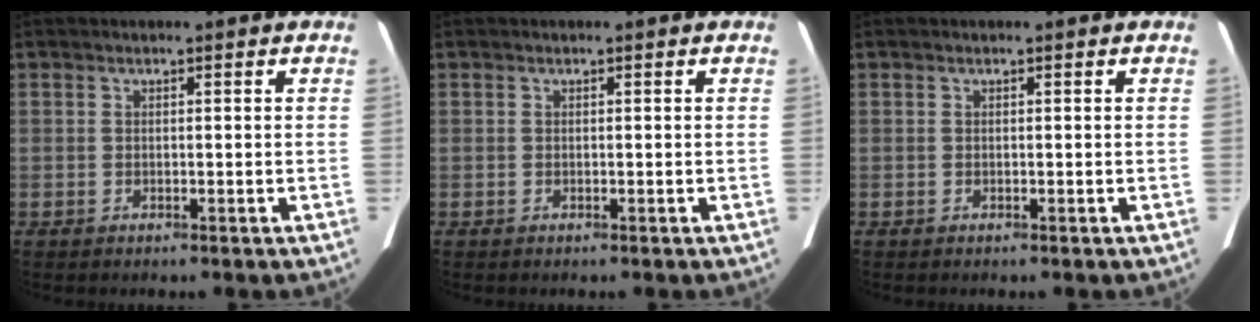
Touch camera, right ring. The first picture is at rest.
{"total": 0.0}
{"total": 0.0}